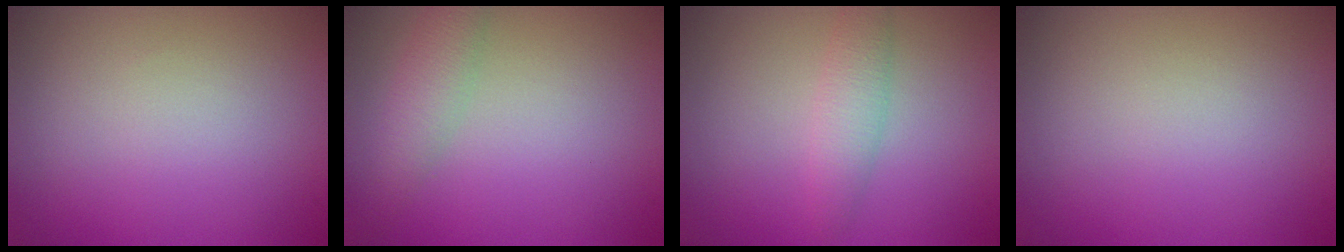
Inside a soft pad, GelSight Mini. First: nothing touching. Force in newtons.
{"total": 2.5, "press": 2.5, "slide": 0.1}
{"total": 2.2, "press": 2.2, "slide": 0.0}
{"total": 0.0}